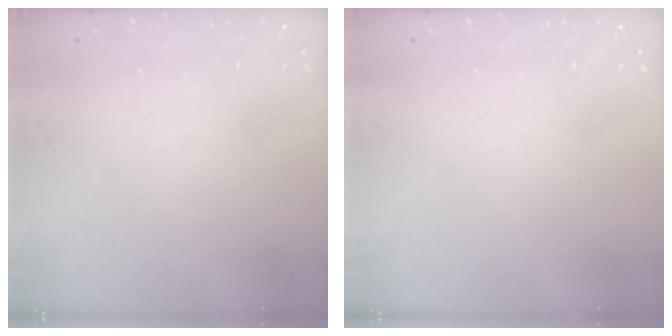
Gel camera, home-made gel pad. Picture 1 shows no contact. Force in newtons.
{"total": 0.0}